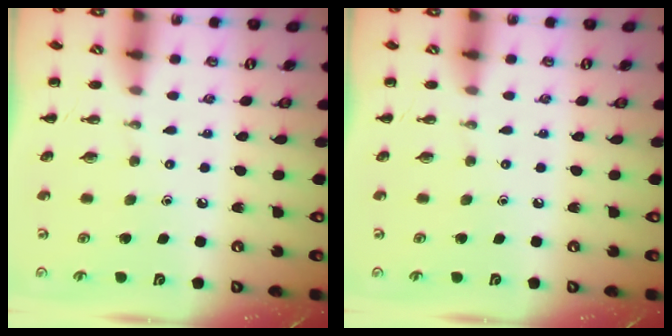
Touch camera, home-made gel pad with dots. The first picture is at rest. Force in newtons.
{"total": 0.0}